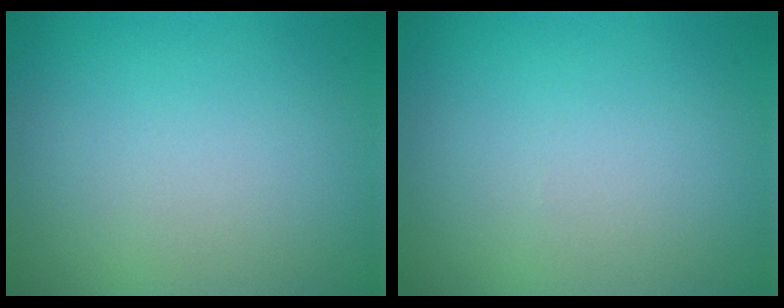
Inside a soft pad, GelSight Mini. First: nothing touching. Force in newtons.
{"total": 0.0}